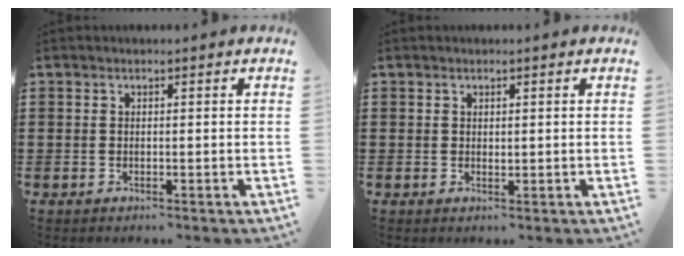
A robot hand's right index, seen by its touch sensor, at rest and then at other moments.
{"total": 0.8, "force": [0.6, 0.4, 0.2], "torque": [-0.006, 0.002, 0.012]}